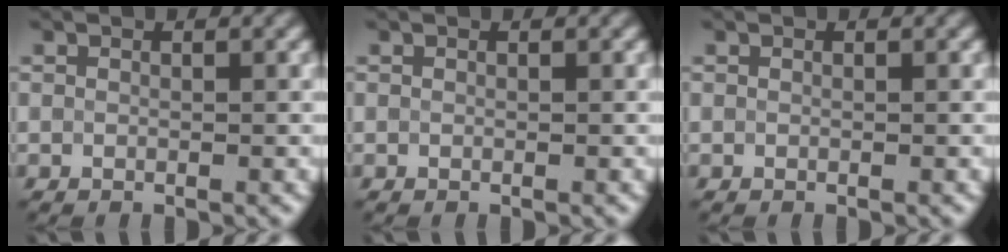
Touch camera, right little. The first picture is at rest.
{"total": 0.0}
{"total": 0.0}